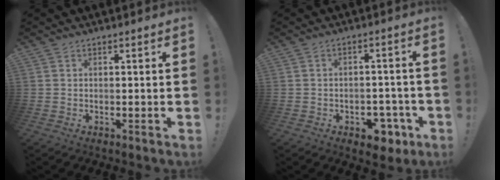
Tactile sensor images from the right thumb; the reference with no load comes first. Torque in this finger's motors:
{"motor_torque": [0.83, 0.67, 0.39, -0.54, -0.02]}